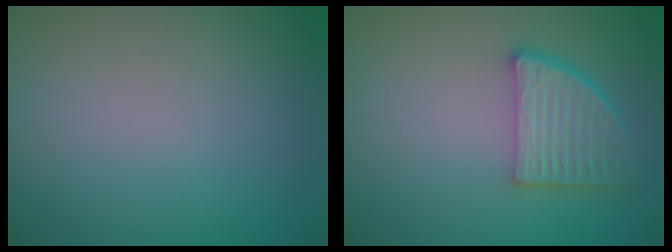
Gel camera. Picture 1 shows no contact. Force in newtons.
{"total": 4.5, "press": 4.0, "slide": 2.1}